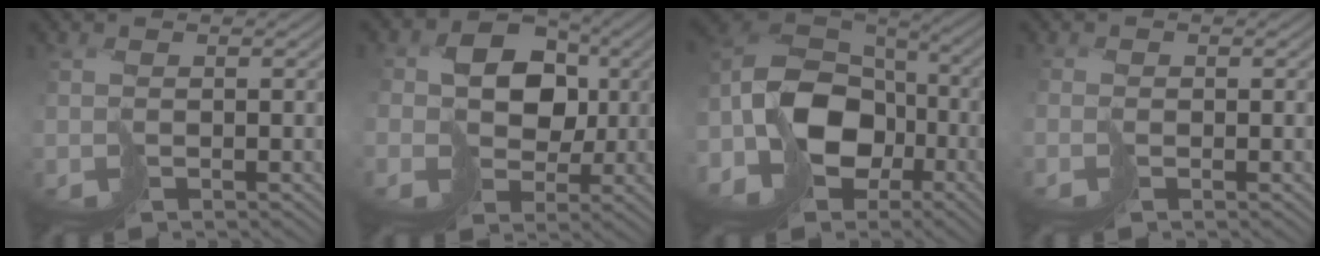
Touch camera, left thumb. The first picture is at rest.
{"total": 7.4, "force": [0.9, 6.6, 3.3], "torque": [-0.035, 0.002, 0.001]}
{"total": 13.3, "force": [-4.8, 9.7, 7.8], "torque": [-0.177, -0.023, -0.091]}
{"total": 1.1, "force": [-0.3, -0.2, -1.0], "torque": [0.030, 0.003, -0.010]}